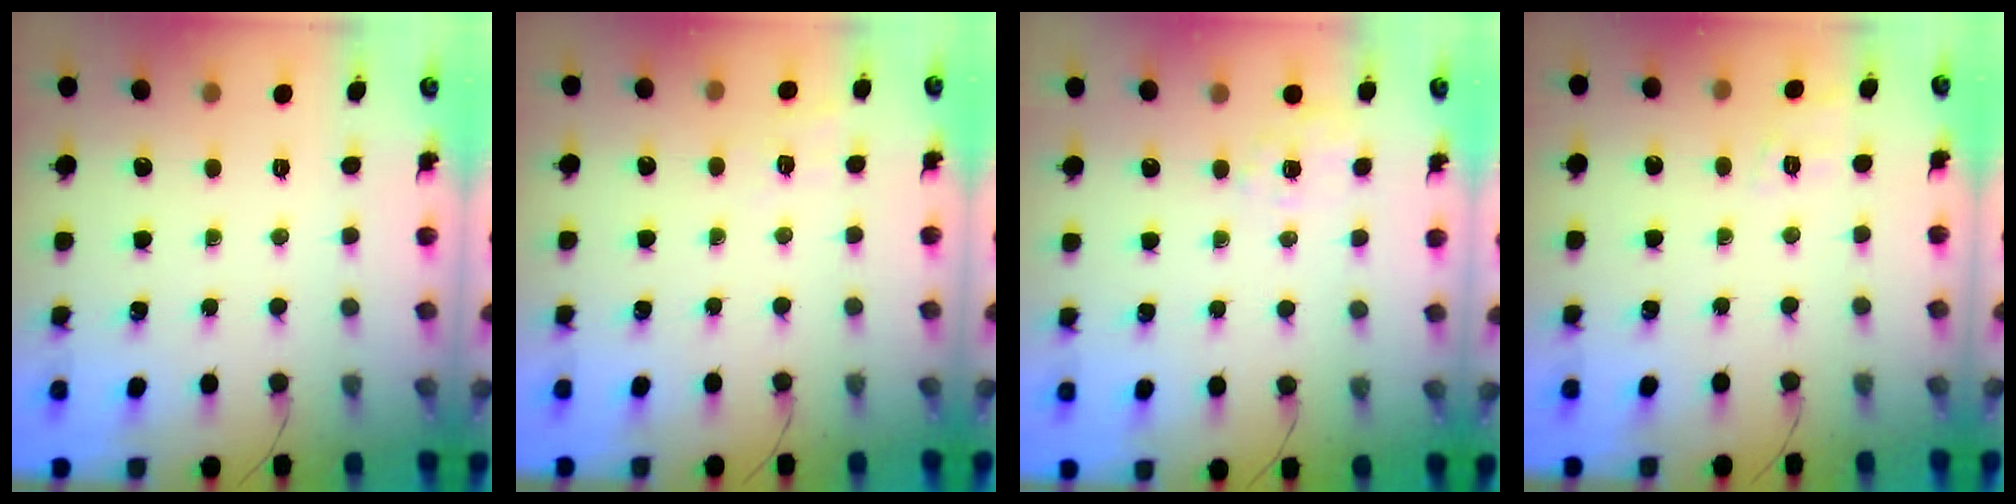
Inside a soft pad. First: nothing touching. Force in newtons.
{"total": 8.1, "press": 7.9, "slide": 1.8}
{"total": 2.5, "press": 1.8, "slide": 1.7}
{"total": 3.0, "press": 2.4, "slide": 1.8}